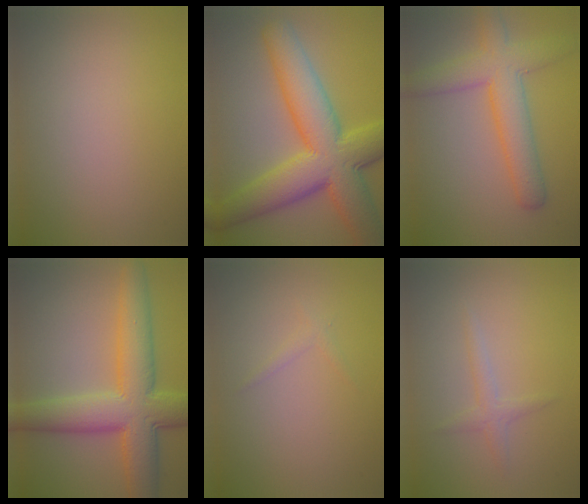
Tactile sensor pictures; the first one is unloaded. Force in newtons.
{"total": 11.3, "press": 11.3, "slide": 0.1}
{"total": 5.8, "press": 5.8, "slide": 0.3}
{"total": 9.1, "press": 9.1, "slide": 0.4}
{"total": 0.7, "press": 0.7, "slide": 0.1}
{"total": 1.5, "press": 1.5, "slide": 0.0}